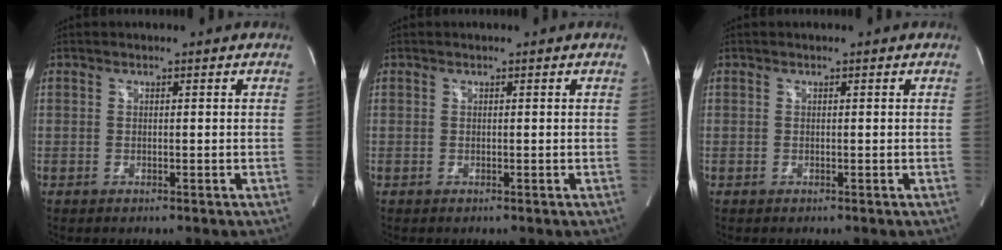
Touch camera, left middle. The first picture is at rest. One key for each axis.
{"total": 0.0}
{"total": 0.0}